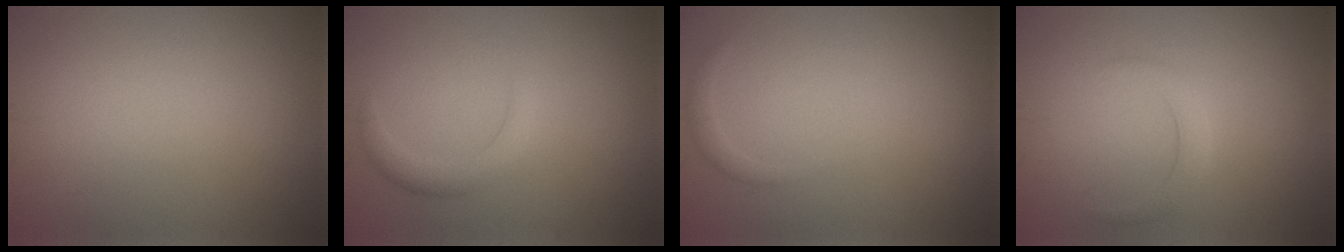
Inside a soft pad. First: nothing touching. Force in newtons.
{"total": 2.0, "press": 2.0, "slide": 0.1}
{"total": 0.8, "press": 0.8, "slide": 0.0}
{"total": 1.7, "press": 1.7, "slide": 0.1}